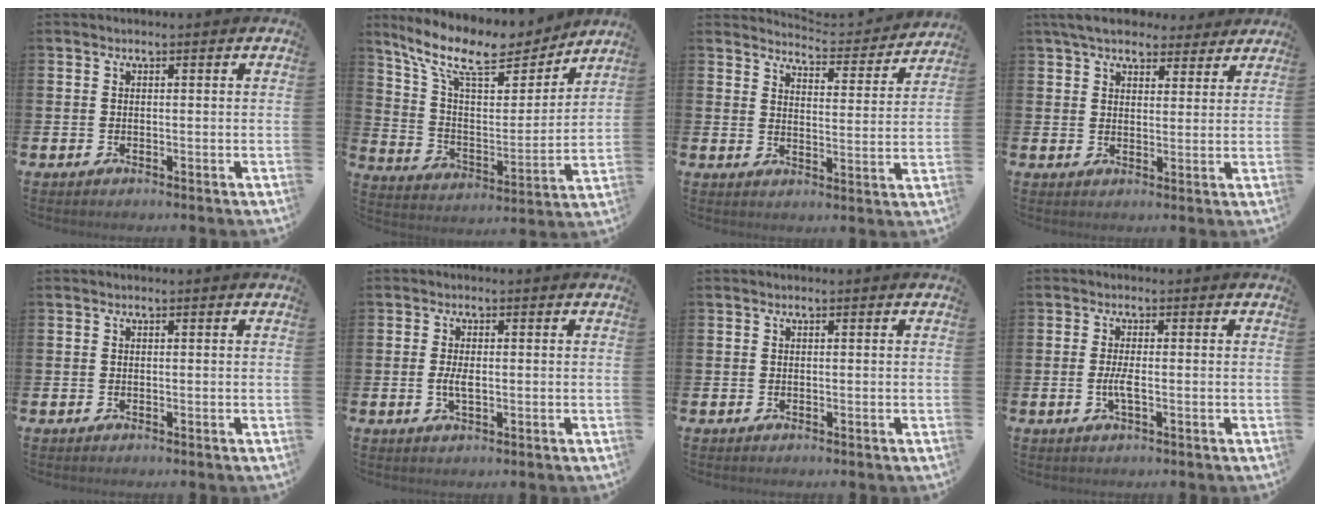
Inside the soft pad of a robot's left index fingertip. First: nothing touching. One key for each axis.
{"total": 12.4, "fx": 10.3, "fy": 3.7, "fz": 5.7, "tx": -0.150, "ty": -0.057, "tz": 0.180}
{"total": 4.8, "fx": 4.7, "fy": 0.5, "fz": 0.6, "tx": -0.017, "ty": -0.041, "tz": 0.076}
{"total": 6.5, "fx": 5.9, "fy": 2.3, "fz": 1.6, "tx": -0.039, "ty": -0.022, "tz": 0.107}
{"total": 0.0}
{"total": 2.3, "fx": -0.1, "fy": 1.0, "fz": 2.1, "tx": -0.038, "ty": 0.000, "tz": -0.004}
{"total": 0.0}
{"total": 2.1, "fx": -0.6, "fy": 0.3, "fz": 2.0, "tx": -0.042, "ty": 0.002, "tz": -0.010}